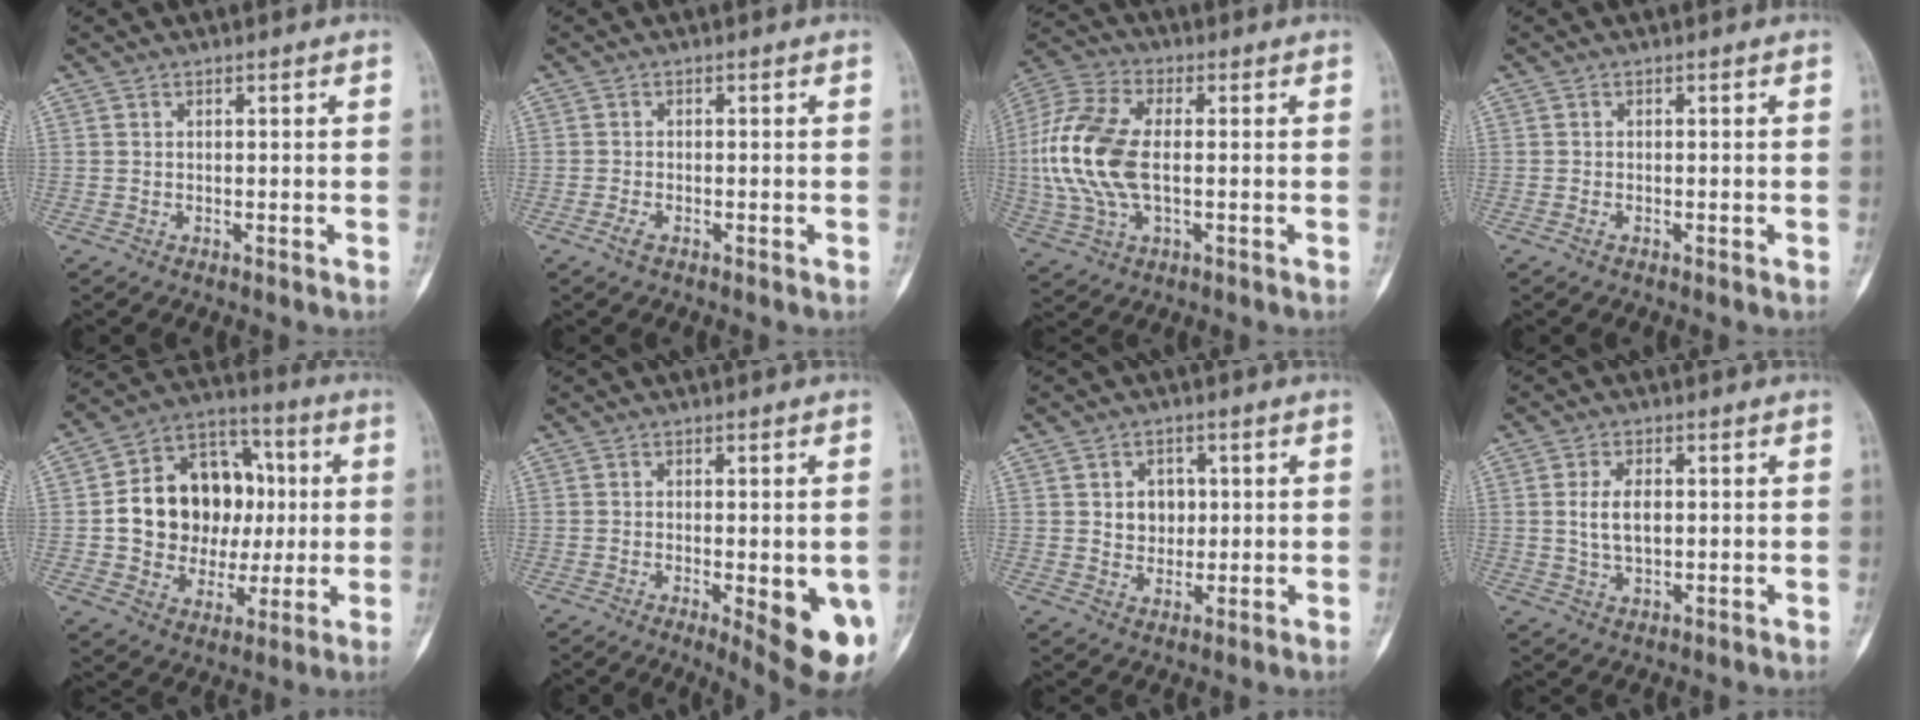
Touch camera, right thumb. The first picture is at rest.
{"total": 1.8, "force": [-1.0, 0.9, 1.2], "torque": [-0.023, 0.000, -0.023]}
{"total": 15.0, "force": [-0.3, 8.1, 12.7], "torque": [-0.290, 0.011, -0.008]}
{"total": 0.9, "force": [-0.4, 0.5, 0.6], "torque": [-0.007, 0.001, -0.010]}
{"total": 20.5, "force": [1.1, 16.0, 12.8], "torque": [-0.156, 0.033, 0.029]}
{"total": 11.2, "force": [-3.2, 3.6, 10.1], "torque": [-0.117, -0.016, -0.034]}
{"total": 5.3, "force": [0.9, 4.4, 2.8], "torque": [-0.007, -0.002, 0.016]}
{"total": 5.5, "force": [0.4, 3.2, 4.5], "torque": [-0.079, 0.000, 0.010]}